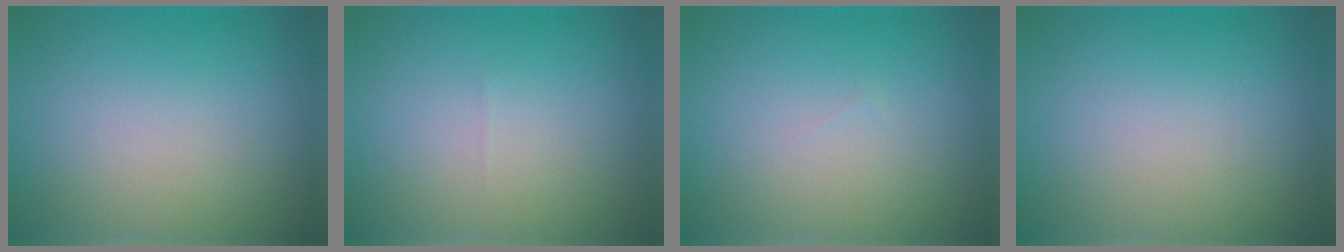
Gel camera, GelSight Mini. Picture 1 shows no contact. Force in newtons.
{"total": 0.0}
{"total": 0.0}
{"total": 0.0}